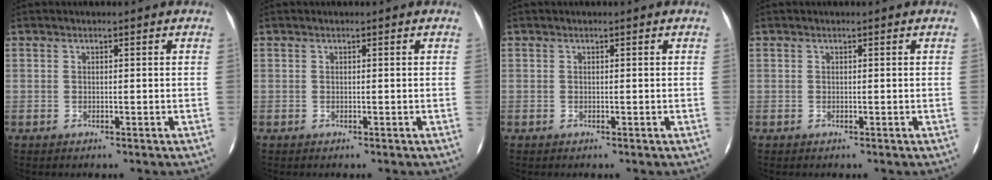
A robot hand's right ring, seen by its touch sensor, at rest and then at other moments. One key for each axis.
{"total": 0.0}
{"total": 0.0}
{"total": 0.0}